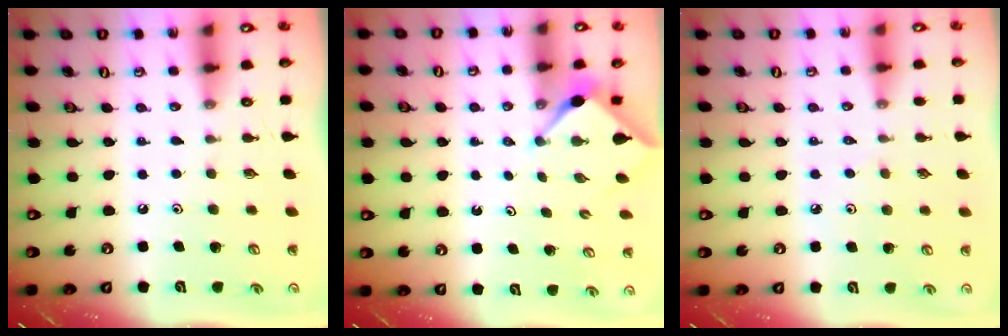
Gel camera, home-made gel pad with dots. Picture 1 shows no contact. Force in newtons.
{"total": 3.0, "press": 2.9, "slide": 0.3}
{"total": 3.1, "press": 3.0, "slide": 0.6}